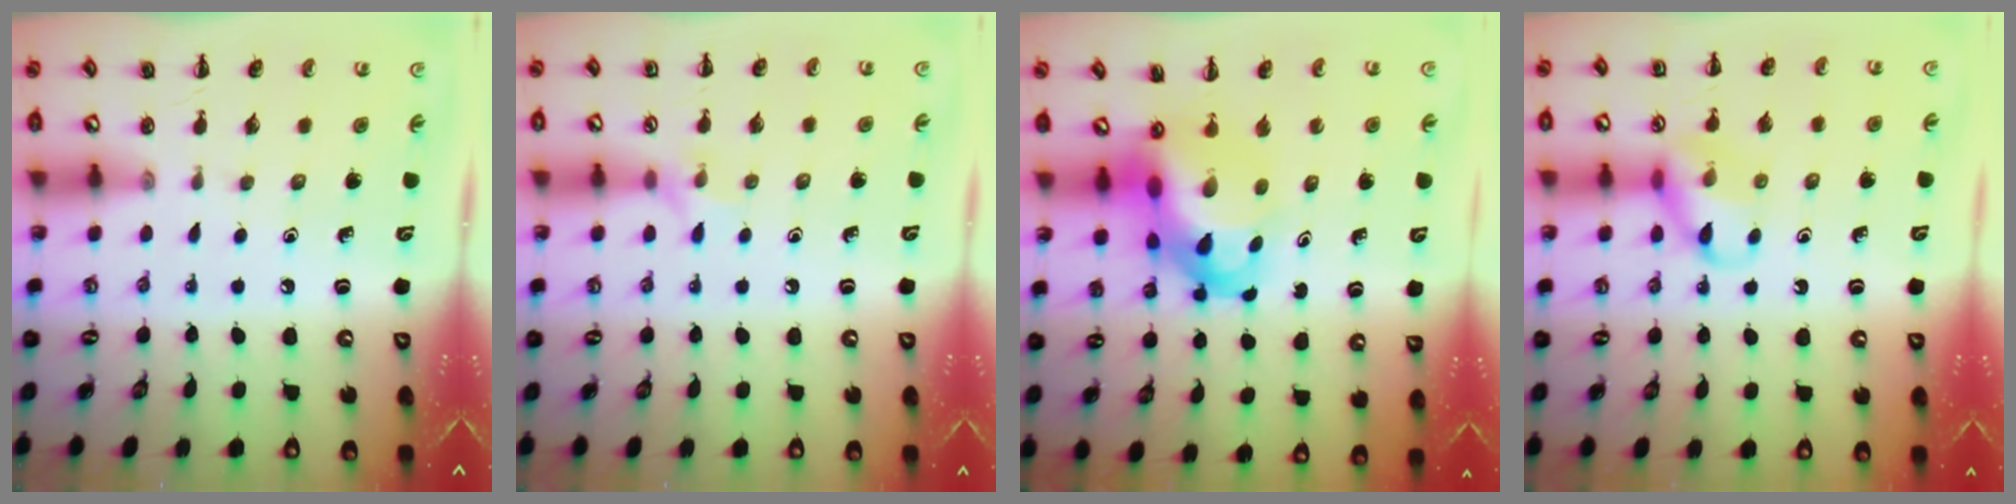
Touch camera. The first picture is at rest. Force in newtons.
{"total": 4.9, "press": 4.8, "slide": 0.8}
{"total": 8.2, "press": 7.9, "slide": 2.3}
{"total": 11.9, "press": 11.8, "slide": 1.2}